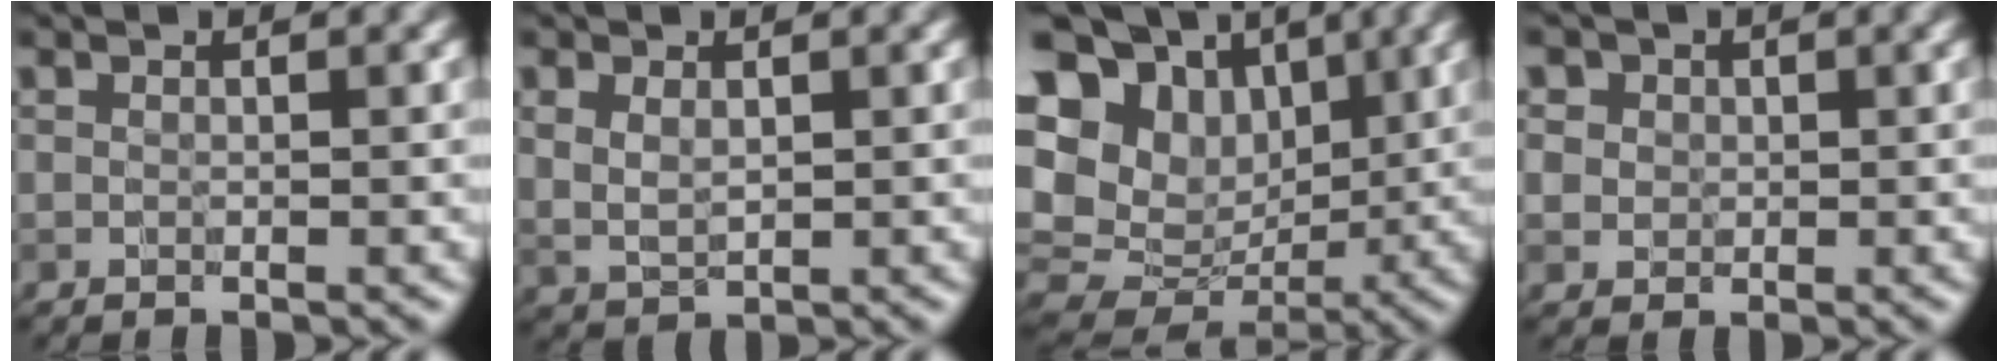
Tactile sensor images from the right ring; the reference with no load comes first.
{"total": 1.6, "force": [0.6, 0.9, 1.2], "torque": [-0.026, -0.005, 0.018]}
{"total": 16.3, "force": [2.9, 13.2, 9.2], "torque": [-0.192, 0.027, 0.055]}
{"total": 2.6, "force": [1.2, 2.2, 0.7], "torque": [-0.009, 0.004, 0.019]}